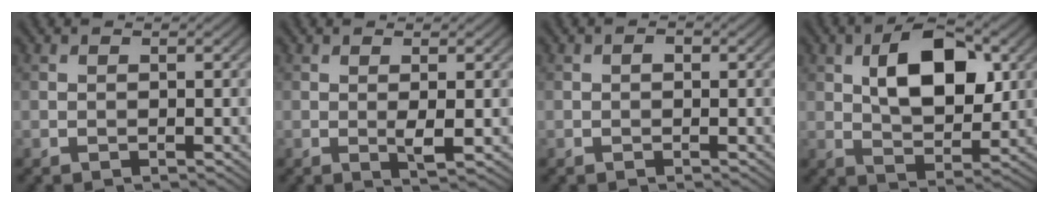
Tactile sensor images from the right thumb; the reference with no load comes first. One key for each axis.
{"total": 2.1, "fx": 0.0, "fy": 0.3, "fz": 2.0, "tx": -0.041, "ty": -0.002, "tz": 0.001}
{"total": 0.7, "fx": 0.0, "fy": 0.5, "fz": 0.5, "tx": -0.006, "ty": 0.000, "tz": -0.003}
{"total": 10.0, "fx": 2.7, "fy": 5.3, "fz": 8.0, "tx": -0.136, "ty": 0.007, "tz": 0.043}